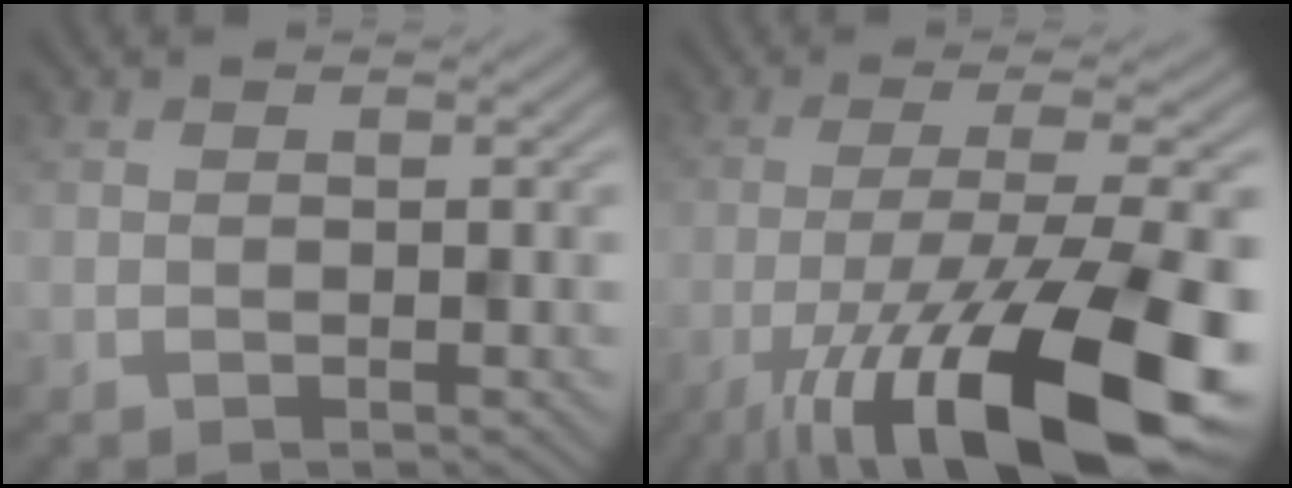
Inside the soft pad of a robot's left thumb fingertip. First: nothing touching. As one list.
[{"total": 17.9, "force": [-9.0, 4.5, 14.9], "torque": [-0.237, -0.007, -0.156]}]